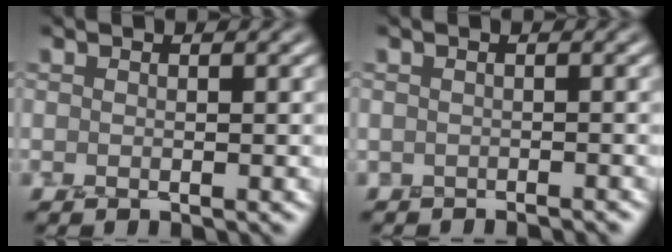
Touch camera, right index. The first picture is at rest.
{"total": 1.0, "force": [-0.7, -0.1, -0.6], "torque": [0.020, 0.005, -0.005]}